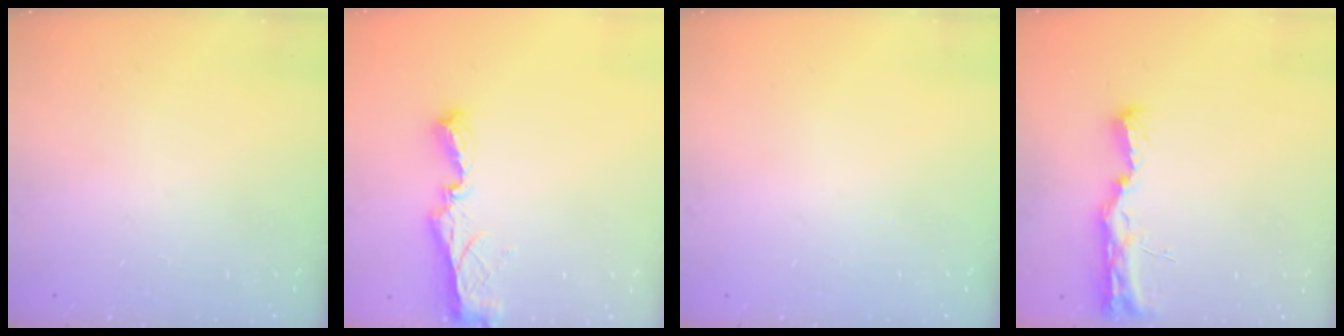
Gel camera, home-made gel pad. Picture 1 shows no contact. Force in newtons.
{"total": 8.5, "press": 8.5, "slide": 0.8}
{"total": 0.0}
{"total": 11.3, "press": 10.0, "slide": 5.1}